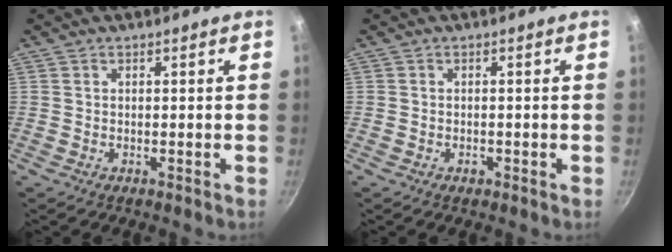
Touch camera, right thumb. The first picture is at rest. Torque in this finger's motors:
{"motor_torque": [0.57, 0.41, 0.49, -0.16, 0.00]}